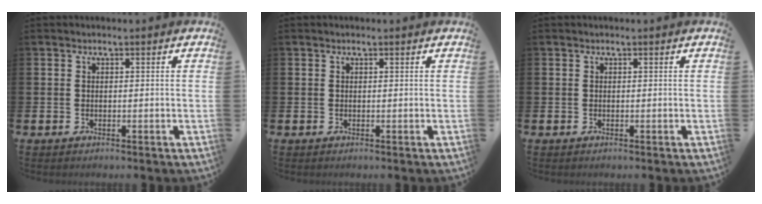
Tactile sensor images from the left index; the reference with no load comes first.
{"total": 0.0}
{"total": 0.0}